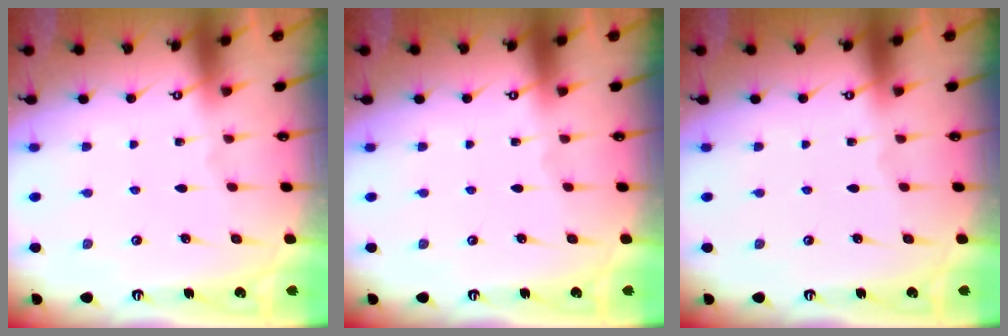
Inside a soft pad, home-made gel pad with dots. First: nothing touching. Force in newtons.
{"total": 0.0}
{"total": 0.0}